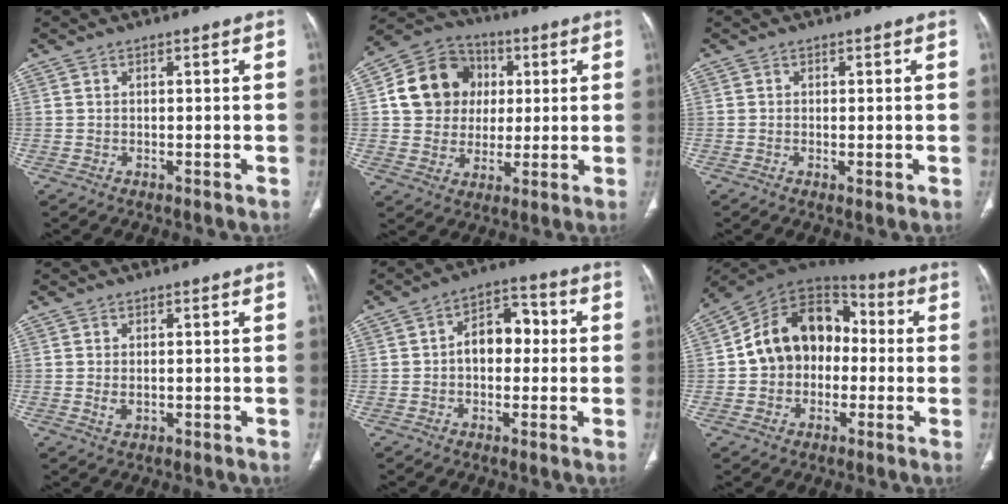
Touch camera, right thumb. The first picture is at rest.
{"total": 14.5, "force": [2.6, 12.8, 6.2], "torque": [-0.083, 0.011, 0.044]}
{"total": 1.2, "force": [-0.3, 0.3, 1.1], "torque": [-0.025, -0.006, -0.005]}
{"total": 1.7, "force": [-0.1, 1.1, 1.3], "torque": [-0.027, -0.003, 0.001]}
{"total": 8.7, "force": [0.2, 5.9, 6.4], "torque": [-0.066, 0.030, -0.007]}
{"total": 16.6, "force": [-0.1, 12.8, 10.6], "torque": [-0.135, 0.048, -0.013]}